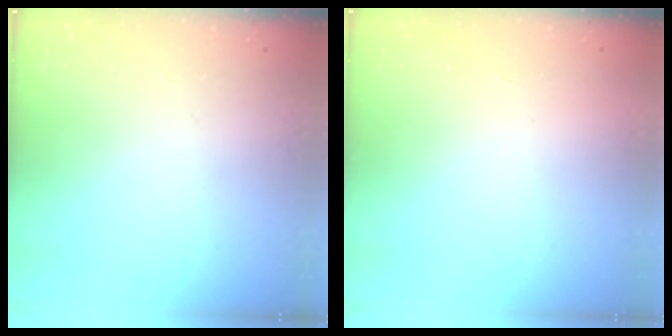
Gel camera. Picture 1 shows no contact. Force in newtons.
{"total": 1.5, "press": 1.5, "slide": 0.1}